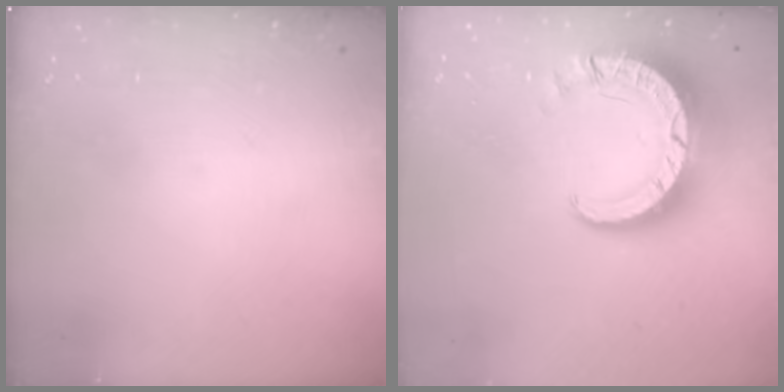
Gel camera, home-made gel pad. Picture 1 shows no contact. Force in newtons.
{"total": 11.5, "press": 11.5, "slide": 1.1}